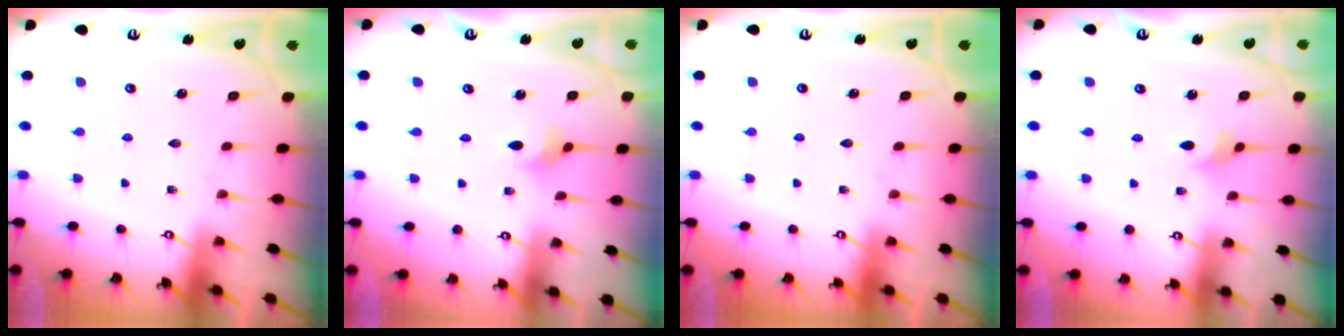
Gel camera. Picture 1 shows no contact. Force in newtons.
{"total": 2.2, "press": 2.1, "slide": 0.4}
{"total": 0.0}
{"total": 2.5, "press": 2.4, "slide": 0.6}